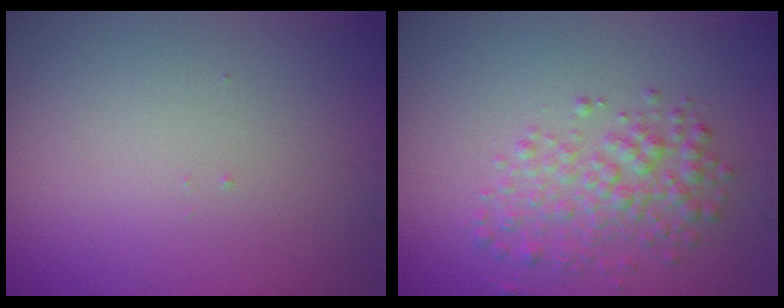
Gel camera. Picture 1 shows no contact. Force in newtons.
{"total": 3.3, "press": 3.3, "slide": 0.1}